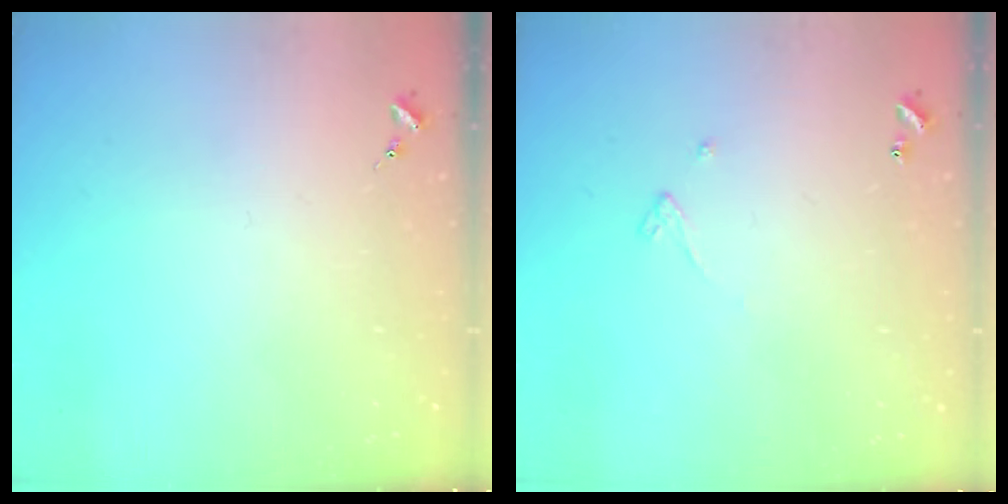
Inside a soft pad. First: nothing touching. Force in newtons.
{"total": 2.4, "press": 2.4, "slide": 0.2}